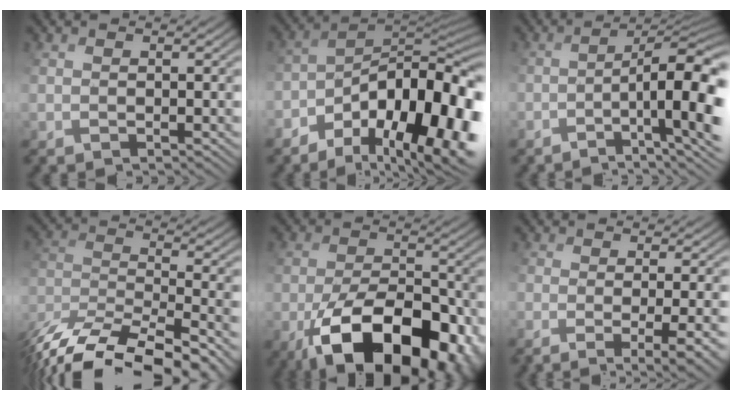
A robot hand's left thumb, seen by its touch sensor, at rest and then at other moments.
{"total": 16.4, "force": [-7.9, 7.9, 12.0], "torque": [-0.202, -0.015, -0.104]}
{"total": 13.3, "force": [-4.3, 4.0, 12.0], "torque": [-0.159, 0.003, -0.044]}
{"total": 15.4, "force": [-12.9, 4.4, 7.2], "torque": [-0.155, -0.022, -0.193]}
{"total": 14.0, "force": [-7.2, 7.2, 9.6], "torque": [-0.175, -0.022, -0.104]}
{"total": 8.6, "force": [-3.2, 3.0, 7.4], "torque": [-0.101, -0.001, -0.023]}